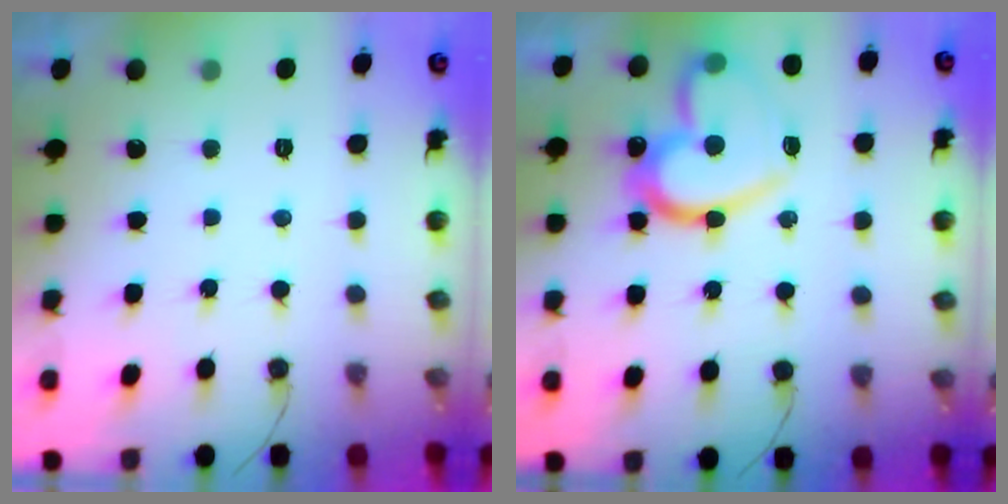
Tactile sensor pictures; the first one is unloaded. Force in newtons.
{"total": 21.3, "press": 21.1, "slide": 2.6}